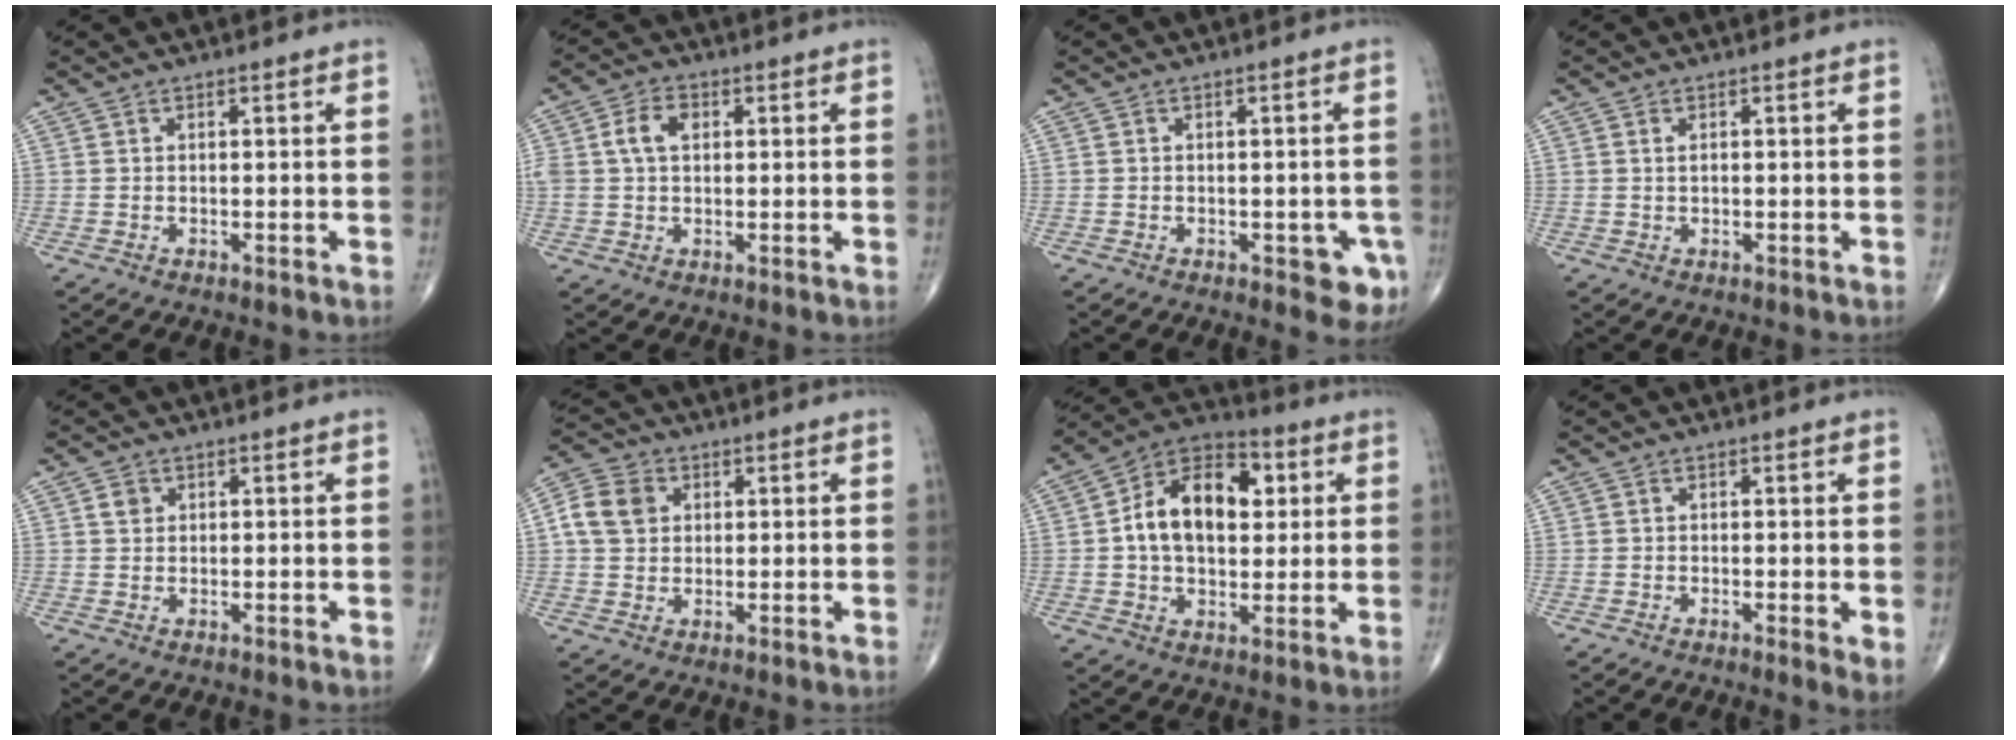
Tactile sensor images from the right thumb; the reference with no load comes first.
{"total": 6.1, "force": [1.4, 4.1, 4.3], "torque": [-0.085, 0.012, 0.026]}
{"total": 5.3, "force": [-2.2, 2.5, 4.1], "torque": [-0.025, 0.001, -0.024]}
{"total": 0.9, "force": [0.2, 0.5, 0.8], "torque": [-0.011, -0.001, 0.004]}
{"total": 1.7, "force": [0.6, 1.5, 0.7], "torque": [-0.007, -0.001, 0.007]}
{"total": 7.6, "force": [1.6, 6.3, 4.0], "torque": [-0.065, 0.006, 0.023]}
{"total": 16.6, "force": [2.8, 10.8, 12.4], "torque": [-0.169, 0.015, 0.038]}
{"total": 2.4, "force": [-0.3, 0.5, 2.3], "torque": [-0.041, -0.010, -0.011]}